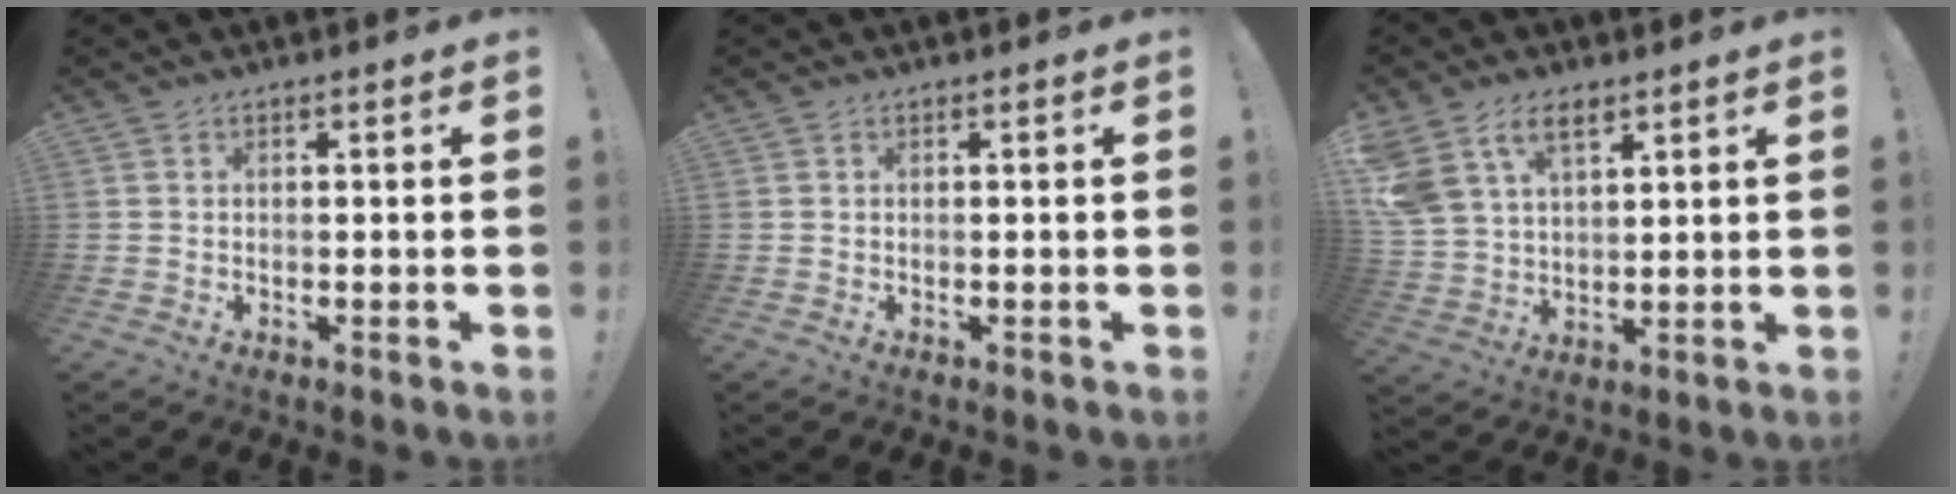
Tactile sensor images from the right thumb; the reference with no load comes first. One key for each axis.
{"total": 0.0}
{"total": 11.1, "fx": 6.6, "fy": 6.8, "fz": 5.9, "tx": -0.115, "ty": -0.027, "tz": 0.129}